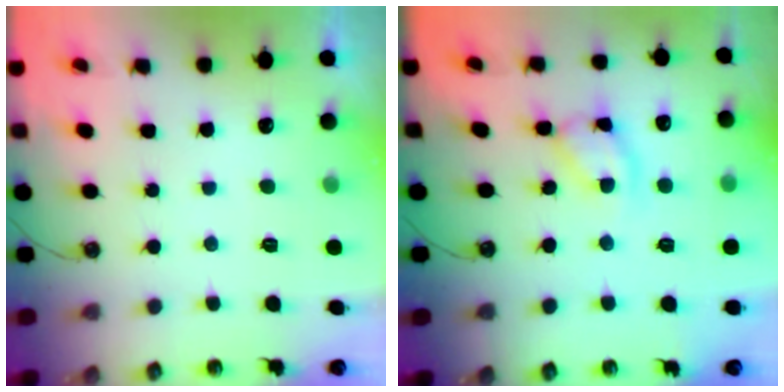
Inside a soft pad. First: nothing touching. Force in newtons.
{"total": 12.2, "press": 12.2, "slide": 0.9}